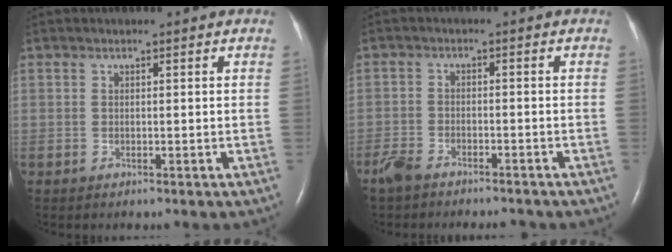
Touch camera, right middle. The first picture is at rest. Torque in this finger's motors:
{"motor_torque": [-0.12, -0.19, 0.03, 0.03]}